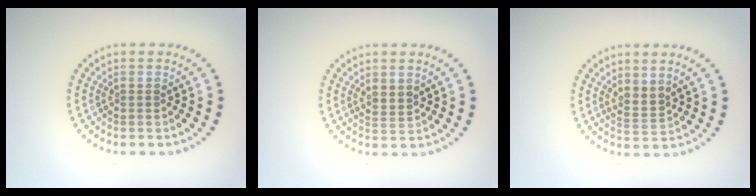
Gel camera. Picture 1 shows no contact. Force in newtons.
{"total": 1.7, "press": 1.3, "slide": 1.0}
{"total": 2.0, "press": 1.5, "slide": 1.4}